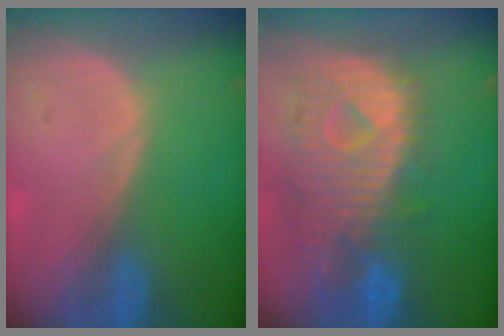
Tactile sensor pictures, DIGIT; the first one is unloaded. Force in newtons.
{"total": 11.7, "press": 10.1, "slide": 5.9}